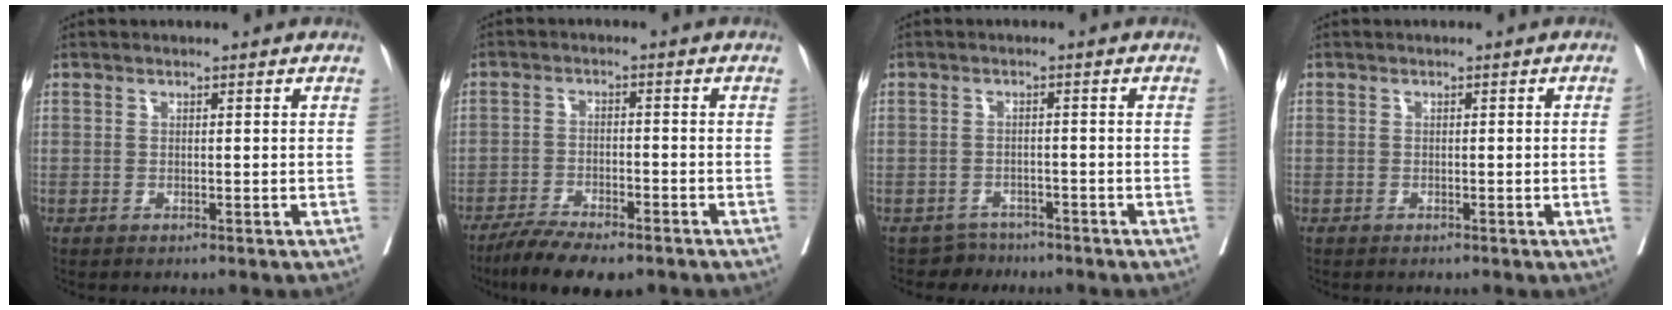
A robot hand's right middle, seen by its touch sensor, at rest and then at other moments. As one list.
[{"total": 9.4, "force": [-7.5, 2.1, 5.3], "torque": [-0.087, -0.019, -0.122]}, {"total": 2.9, "force": [-2.5, 1.2, -0.9], "torque": [0.014, -0.001, -0.044]}, {"total": 1.1, "force": [-0.2, -0.4, 1.0], "torque": [-0.014, -0.001, -0.001]}]